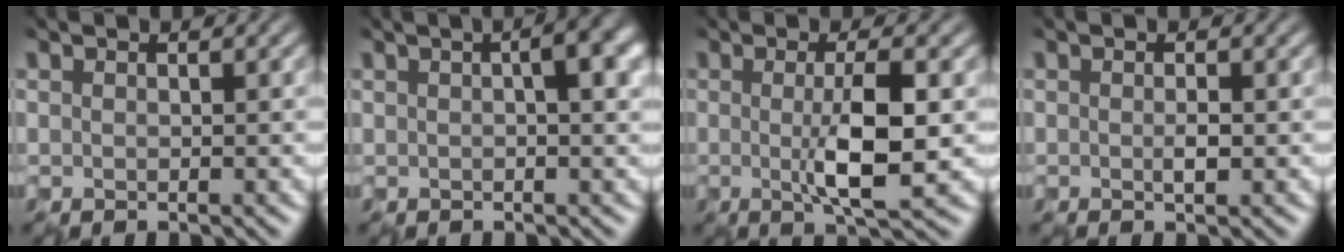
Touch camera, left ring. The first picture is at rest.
{"total": 4.1, "force": [0.9, 1.2, 3.8], "torque": [-0.063, 0.007, 0.012]}
{"total": 4.8, "force": [-0.7, 0.4, 4.7], "torque": [-0.087, -0.007, -0.012]}
{"total": 1.1, "force": [-0.5, 0.2, 0.9], "torque": [-0.019, -0.004, -0.008]}